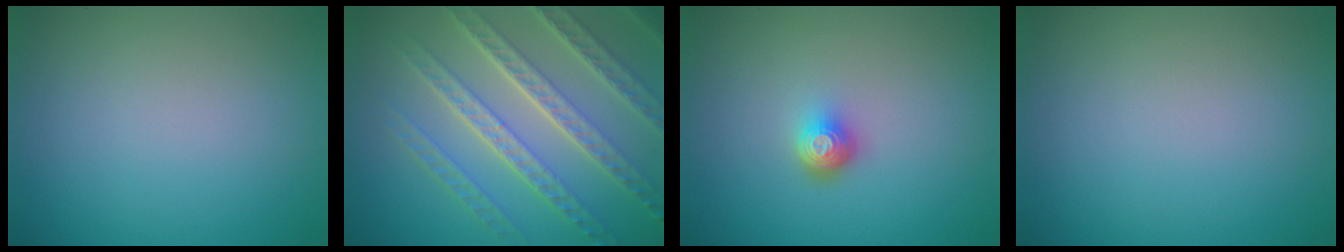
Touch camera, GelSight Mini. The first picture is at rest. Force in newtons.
{"total": 8.4, "press": 5.9, "slide": 6.0}
{"total": 2.0, "press": 1.4, "slide": 1.5}
{"total": 0.0}